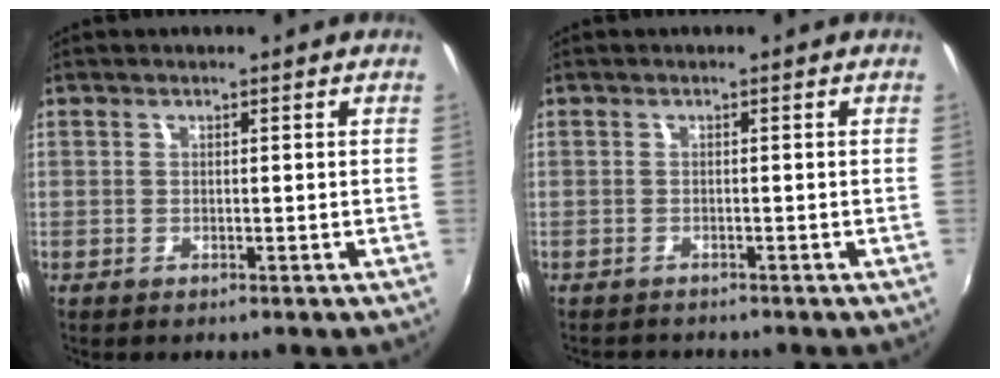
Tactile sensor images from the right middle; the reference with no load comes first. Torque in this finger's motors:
{"motor_torque": [-0.62, -0.31, -0.16, -0.04]}